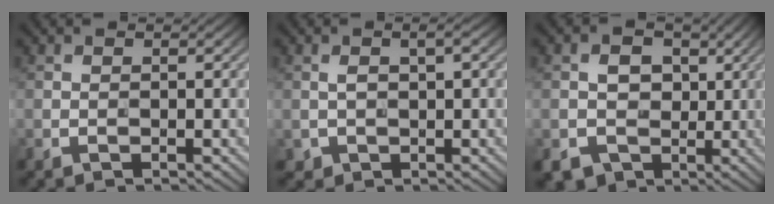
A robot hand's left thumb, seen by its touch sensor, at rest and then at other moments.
{"total": 2.9, "force": [0.4, 1.7, 2.4], "torque": [-0.054, -0.001, 0.011]}
{"total": 6.0, "force": [-0.5, 5.6, 2.3], "torque": [-0.037, 0.000, -0.018]}